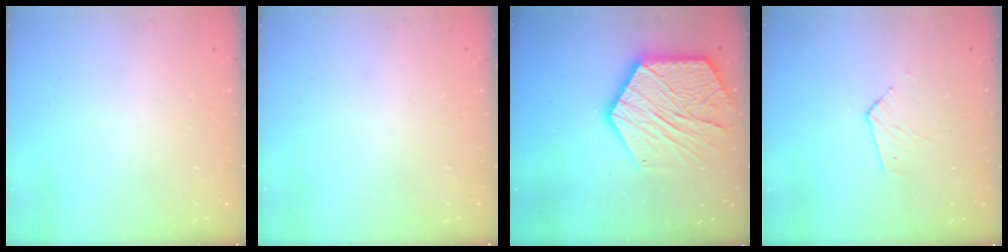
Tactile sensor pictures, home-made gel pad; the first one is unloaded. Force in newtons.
{"total": 0.0}
{"total": 21.4, "press": 21.4, "slide": 1.7}
{"total": 2.6, "press": 2.6, "slide": 0.2}